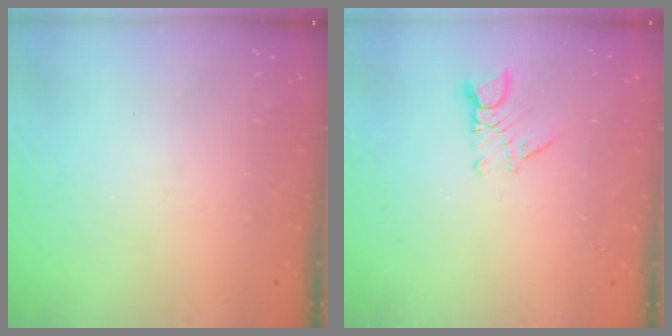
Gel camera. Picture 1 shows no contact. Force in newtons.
{"total": 2.7, "press": 2.7, "slide": 0.3}